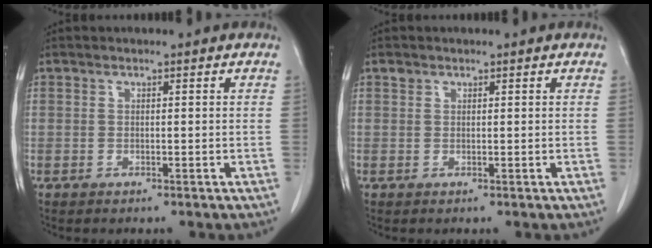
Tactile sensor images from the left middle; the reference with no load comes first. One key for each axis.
{"total": 0.7, "fx": 0.5, "fy": 0.5, "fz": 0.1, "tx": -0.002, "ty": 0.003, "tz": 0.007}